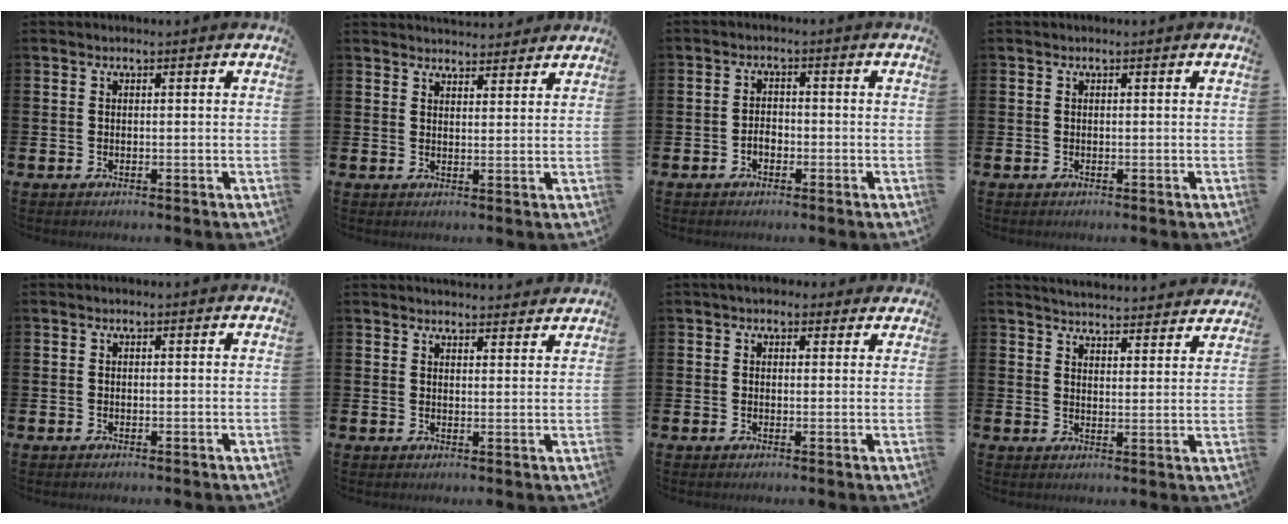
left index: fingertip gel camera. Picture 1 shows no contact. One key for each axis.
{"total": 3.5, "fx": 3.4, "fy": 0.6, "fz": -0.3, "tx": 0.010, "ty": -0.023, "tz": 0.061}
{"total": 1.9, "fx": -0.9, "fy": 1.3, "fz": 1.0, "tx": -0.017, "ty": 0.003, "tz": -0.019}
{"total": 0.0}
{"total": 0.0}
{"total": 3.2, "fx": 3.2, "fy": 0.2, "fz": -0.2, "tx": 0.008, "ty": -0.022, "tz": 0.056}
{"total": 2.6, "fx": 2.2, "fy": 1.3, "fz": 0.3, "tx": 0.000, "ty": -0.003, "tz": 0.037}
{"total": 4.8, "fx": 4.8, "fy": 0.3, "fz": 0.1, "tx": -0.013, "ty": -0.039, "tz": 0.084}